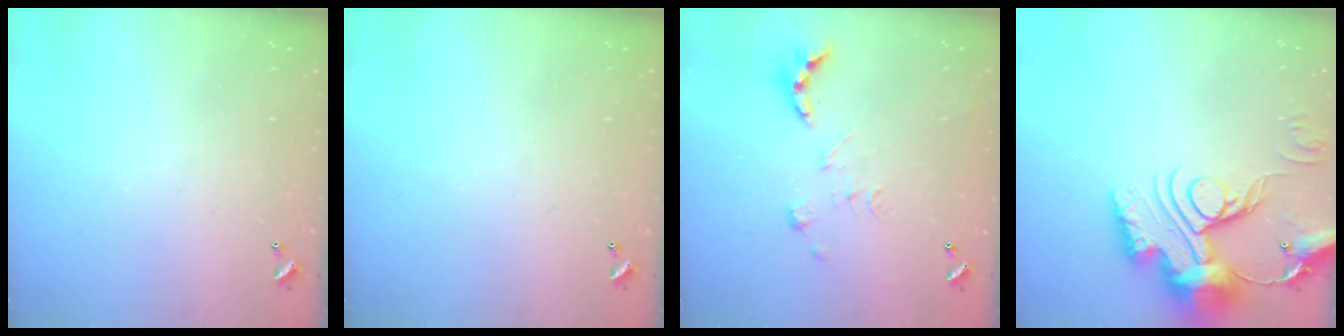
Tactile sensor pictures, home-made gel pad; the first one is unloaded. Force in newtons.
{"total": 0.0}
{"total": 2.7, "press": 2.2, "slide": 1.5}
{"total": 18.7, "press": 18.6, "slide": 1.7}